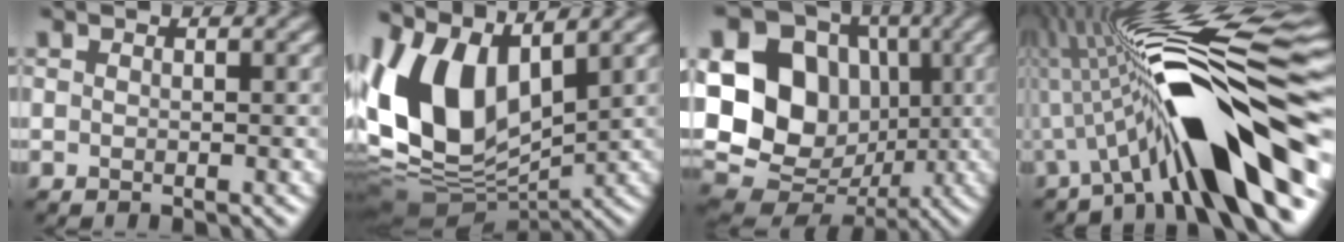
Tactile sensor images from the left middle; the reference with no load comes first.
{"total": 12.0, "force": [2.3, 7.6, 8.9], "torque": [-0.193, -0.006, 0.033]}
{"total": 19.3, "force": [1.3, 16.9, 9.2], "torque": [-0.207, 0.022, -0.003]}
{"total": 14.0, "force": [-3.5, 3.2, 13.1], "torque": [-0.197, 0.027, -0.060]}